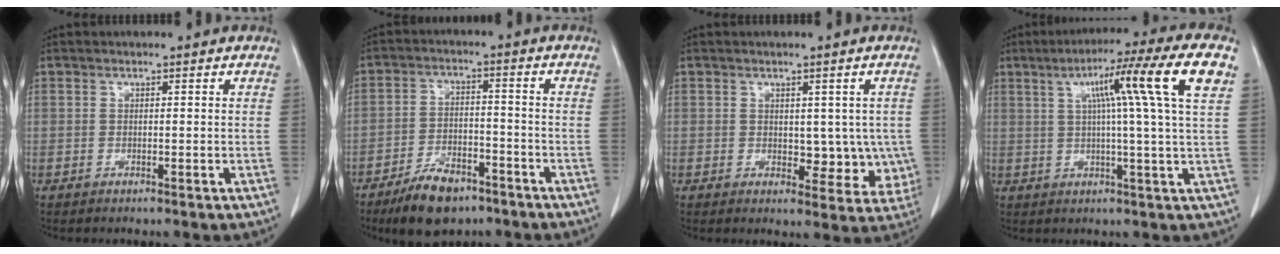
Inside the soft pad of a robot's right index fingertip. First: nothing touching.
{"total": 8.8, "force": [-6.4, 3.7, 4.8], "torque": [-0.090, -0.005, -0.112]}
{"total": 6.4, "force": [0.2, 4.0, 5.0], "torque": [-0.032, 0.001, 0.012]}
{"total": 14.1, "force": [4.9, -1.9, 13.1], "torque": [-0.192, 0.025, 0.066]}